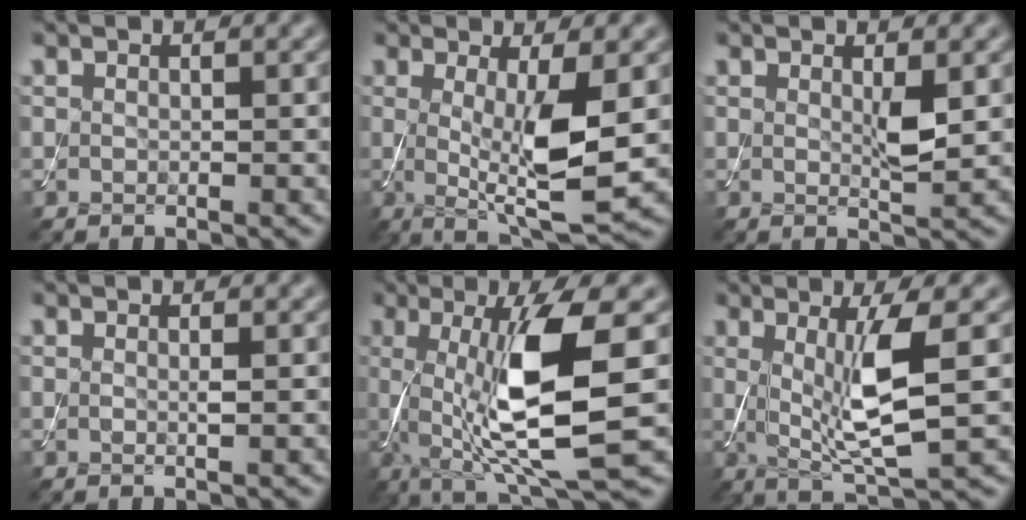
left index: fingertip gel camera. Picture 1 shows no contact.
{"total": 7.2, "force": [-0.1, 1.6, 7.0], "torque": [-0.117, -0.017, 0.004]}
{"total": 1.9, "force": [0.5, 0.3, 1.9], "torque": [-0.034, -0.005, 0.008]}
{"total": 0.7, "force": [0.0, 0.0, 0.7], "torque": [-0.013, -0.001, -0.001]}
{"total": 11.3, "force": [0.1, 2.7, 11.0], "torque": [-0.186, -0.006, 0.008]}
{"total": 6.6, "force": [0.7, 1.3, 6.4], "torque": [-0.115, -0.011, 0.018]}